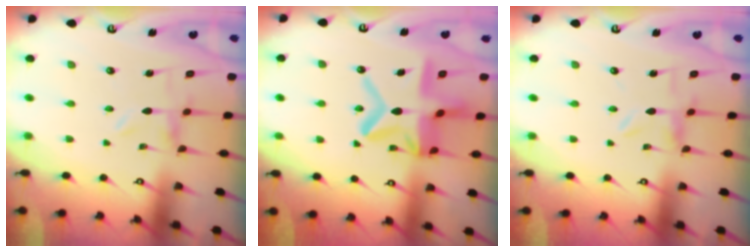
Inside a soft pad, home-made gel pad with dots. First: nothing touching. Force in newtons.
{"total": 17.0, "press": 17.0, "slide": 1.1}
{"total": 1.6, "press": 1.6, "slide": 0.3}